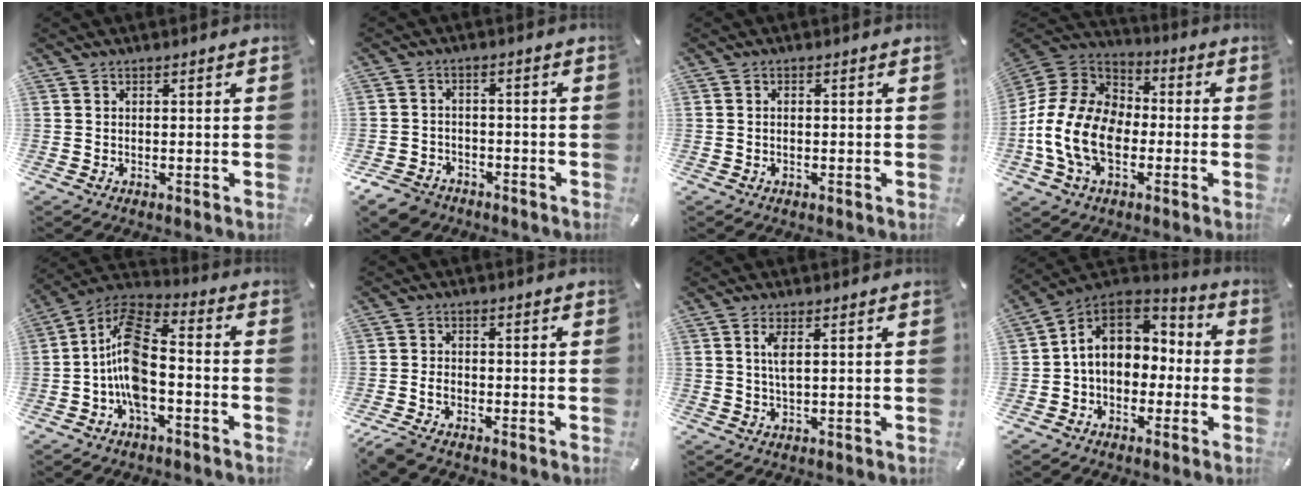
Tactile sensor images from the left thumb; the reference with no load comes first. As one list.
[{"total": 5.9, "force": [-4.6, 3.5, 1.5], "torque": [-0.041, 0.020, -0.091]}, {"total": 0.6, "force": [-0.3, 0.3, 0.5], "torque": [-0.009, 0.000, -0.006]}, {"total": 16.3, "force": [-5.4, 11.5, 10.2], "torque": [-0.232, 0.030, -0.101]}, {"total": 11.8, "force": [-4.2, 5.8, 9.3], "torque": [-0.193, 0.011, -0.078]}, {"total": 3.2, "force": [-2.2, 1.7, 1.7], "torque": [-0.042, 0.009, -0.044]}, {"total": 3.3, "force": [0.8, 0.7, 3.1], "torque": [-0.056, 0.000, 0.009]}, {"total": 10.3, "force": [0.1, 8.8, 5.4], "torque": [-0.101, 0.012, 0.003]}]